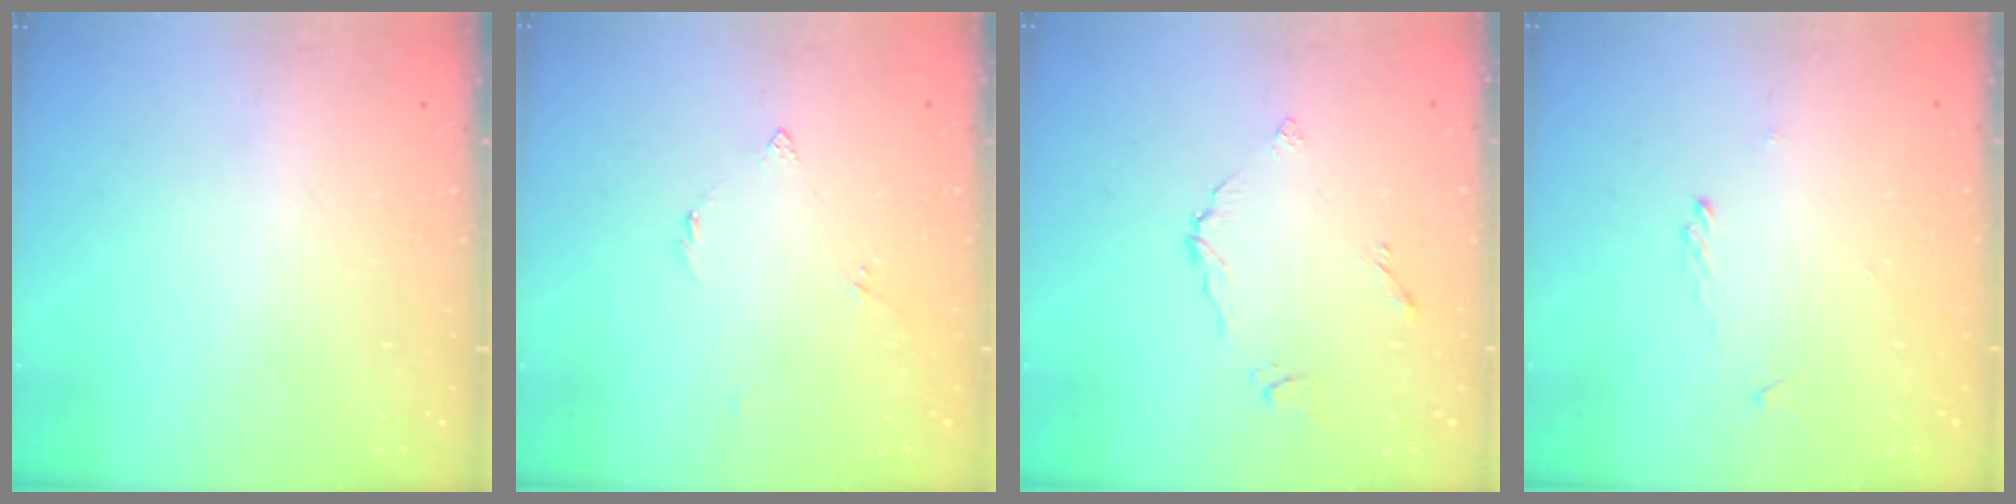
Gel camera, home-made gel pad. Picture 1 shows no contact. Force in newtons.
{"total": 2.6, "press": 2.5, "slide": 0.7}
{"total": 4.8, "press": 4.7, "slide": 0.2}
{"total": 1.4, "press": 1.3, "slide": 0.2}